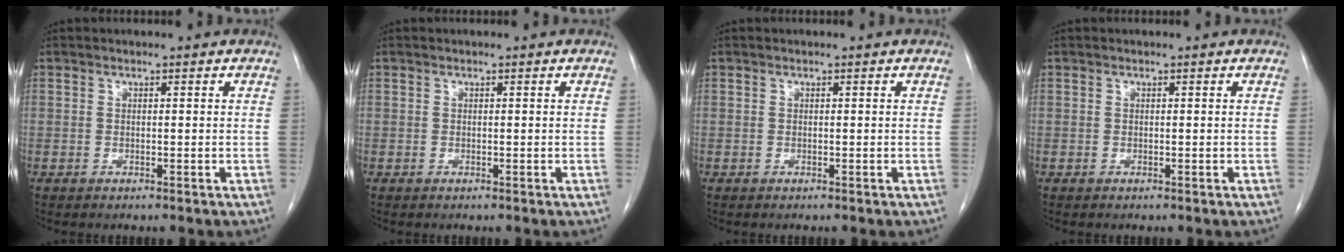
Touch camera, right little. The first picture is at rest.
{"total": 0.0}
{"total": 0.0}
{"total": 0.0}